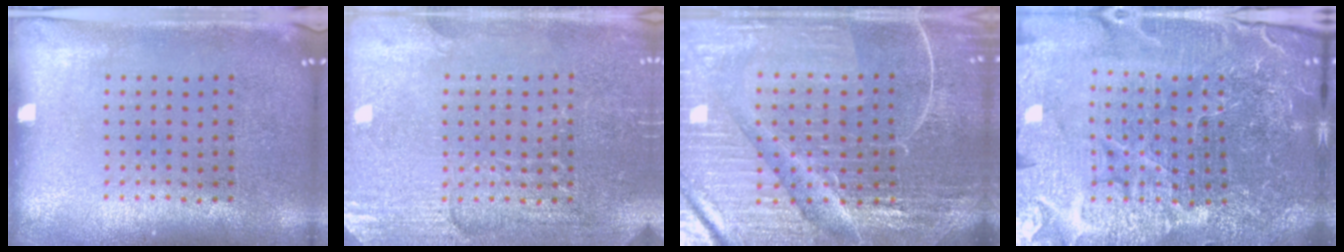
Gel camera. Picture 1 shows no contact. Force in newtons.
{"total": 2.9, "press": 2.9, "slide": 0.3}
{"total": 5.7, "press": 5.3, "slide": 2.1}
{"total": 6.5, "press": 5.8, "slide": 3.0}